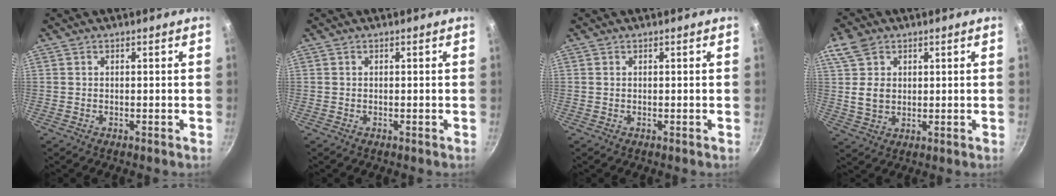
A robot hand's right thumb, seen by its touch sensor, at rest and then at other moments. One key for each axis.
{"total": 0.0}
{"total": 0.0}
{"total": 7.9, "fx": 2.7, "fy": 6.0, "fz": 4.4, "tx": -0.067, "ty": -0.012, "tz": 0.049}